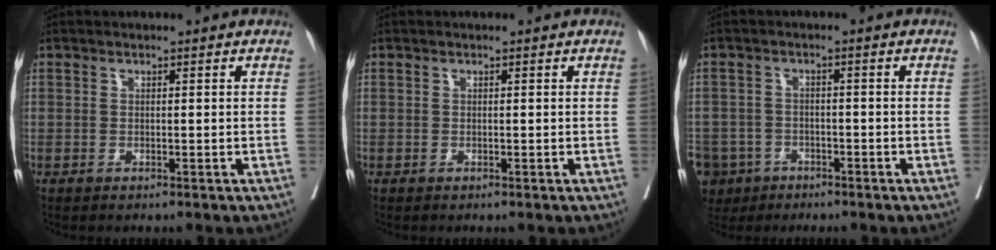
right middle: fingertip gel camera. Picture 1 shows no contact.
{"total": 0.0}
{"total": 10.5, "force": [-6.2, 8.1, 2.2], "torque": [-0.083, -0.005, -0.099]}